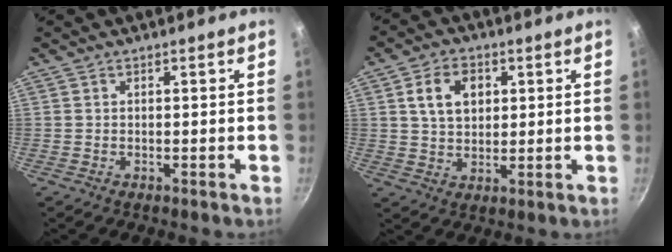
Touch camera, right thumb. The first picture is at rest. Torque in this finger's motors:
{"motor_torque": [-0.57, 0.77, 0.23, -0.18, 0.13]}